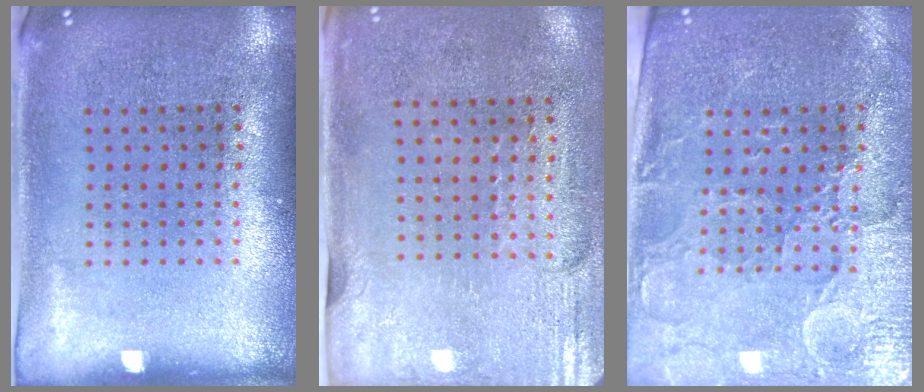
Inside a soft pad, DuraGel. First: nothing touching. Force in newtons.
{"total": 2.9, "press": 2.5, "slide": 1.5}
{"total": 3.6, "press": 3.3, "slide": 1.4}